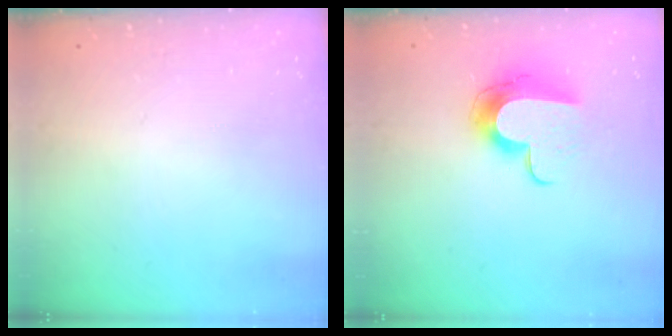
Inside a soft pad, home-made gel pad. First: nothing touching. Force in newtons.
{"total": 11.6, "press": 11.6, "slide": 0.9}